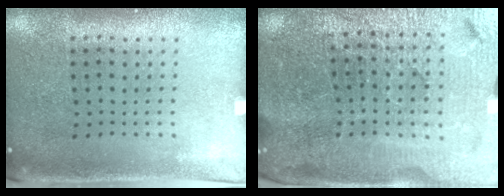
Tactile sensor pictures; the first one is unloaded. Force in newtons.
{"total": 4.8, "press": 4.6, "slide": 1.3}